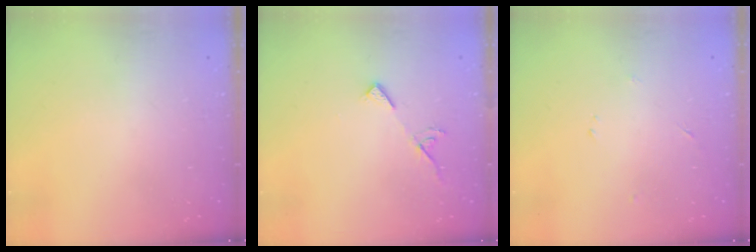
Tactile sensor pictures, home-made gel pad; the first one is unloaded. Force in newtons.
{"total": 7.7, "press": 7.7, "slide": 0.6}
{"total": 2.3, "press": 2.2, "slide": 0.3}